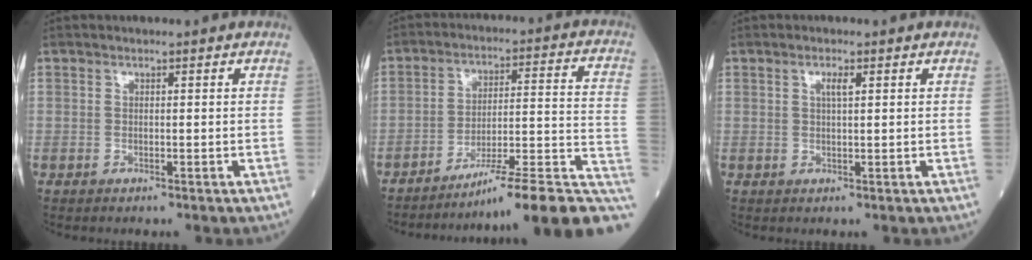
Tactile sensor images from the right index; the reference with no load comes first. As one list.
[{"total": 18.2, "force": [-14.3, -0.4, 11.4], "torque": [-0.098, 0.027, -0.211]}, {"total": 1.7, "force": [0.7, 0.2, 1.5], "torque": [-0.028, -0.001, 0.010]}]